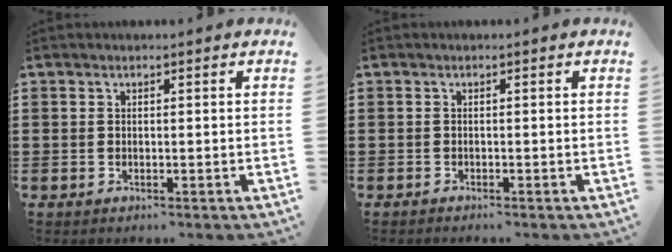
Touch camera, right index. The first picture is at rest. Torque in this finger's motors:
{"motor_torque": [-1.09, 1.05, -0.08, -0.01]}